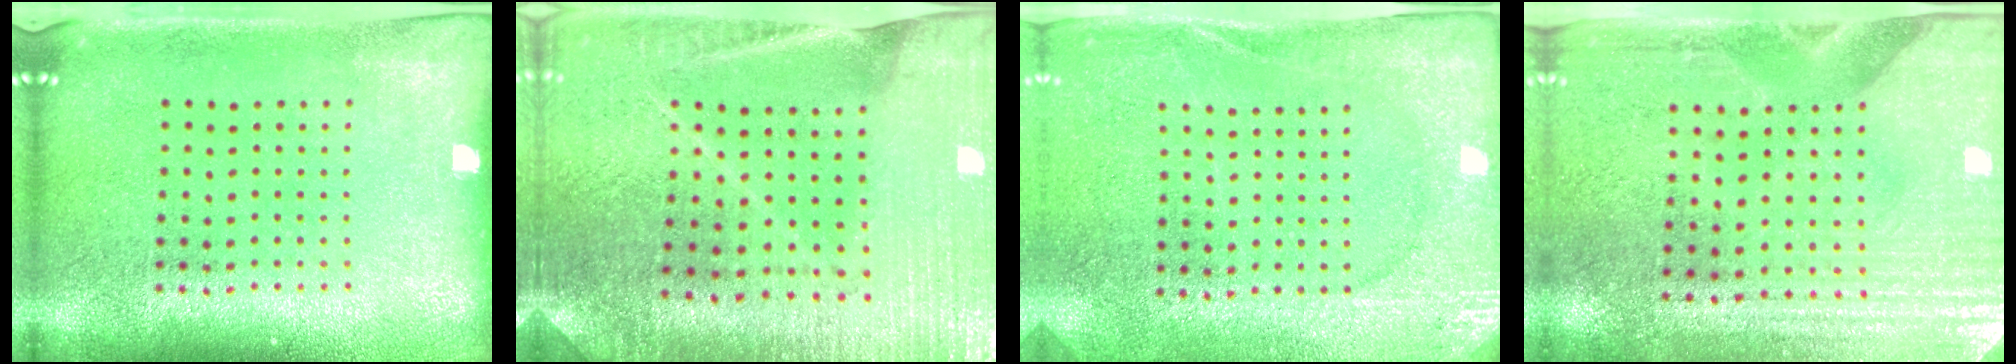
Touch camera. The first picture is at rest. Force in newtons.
{"total": 1.7, "press": 1.7, "slide": 0.1}
{"total": 2.6, "press": 2.6, "slide": 0.4}
{"total": 3.6, "press": 3.2, "slide": 1.6}